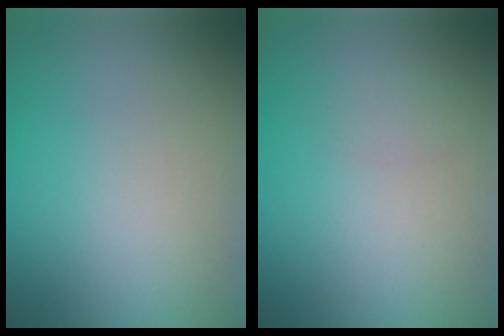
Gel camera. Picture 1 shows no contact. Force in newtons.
{"total": 0.9, "press": 0.9, "slide": 0.0}